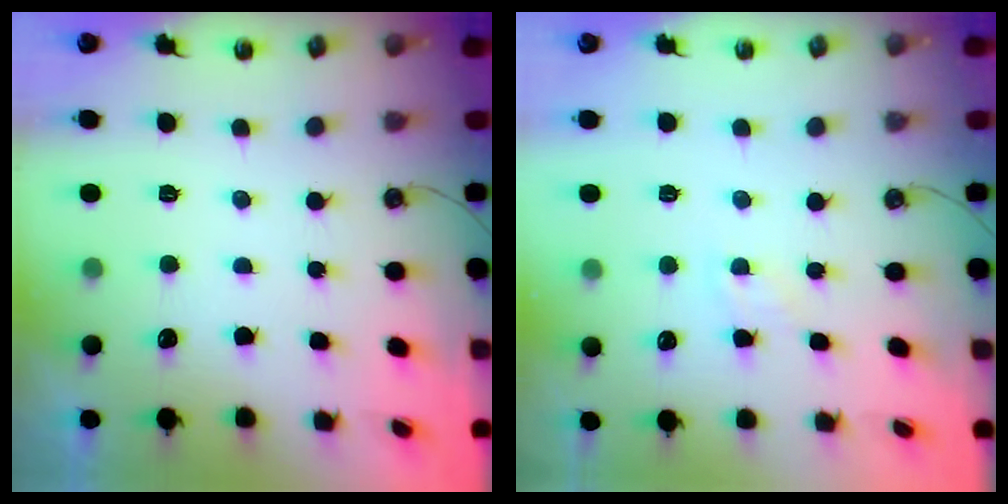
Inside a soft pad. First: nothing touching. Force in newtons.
{"total": 4.9, "press": 4.8, "slide": 0.7}